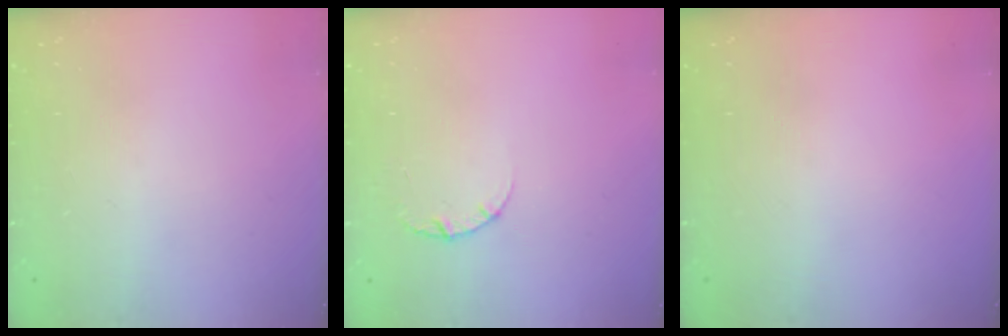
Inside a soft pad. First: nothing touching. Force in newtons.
{"total": 2.5, "press": 2.5, "slide": 0.3}
{"total": 0.0}